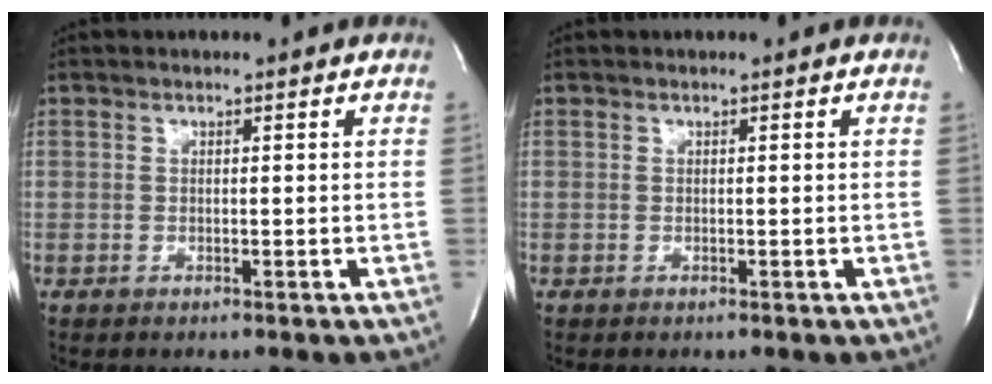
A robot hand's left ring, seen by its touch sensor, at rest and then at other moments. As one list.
[{"total": 0.0}]